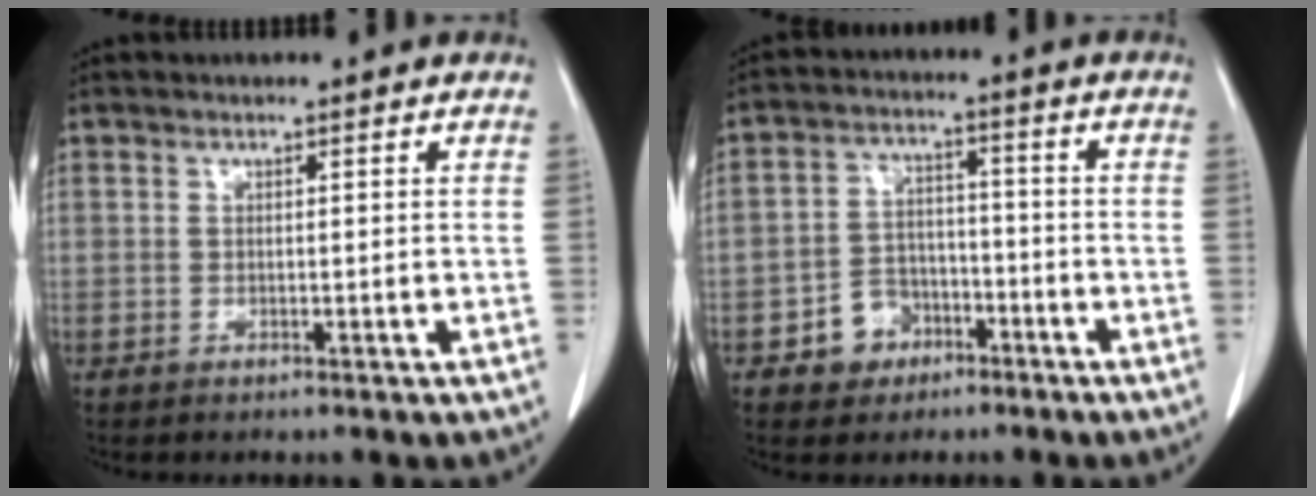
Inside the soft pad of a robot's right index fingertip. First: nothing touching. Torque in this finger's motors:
{"motor_torque": [-0.48, 0.00, -0.86, -0.21]}